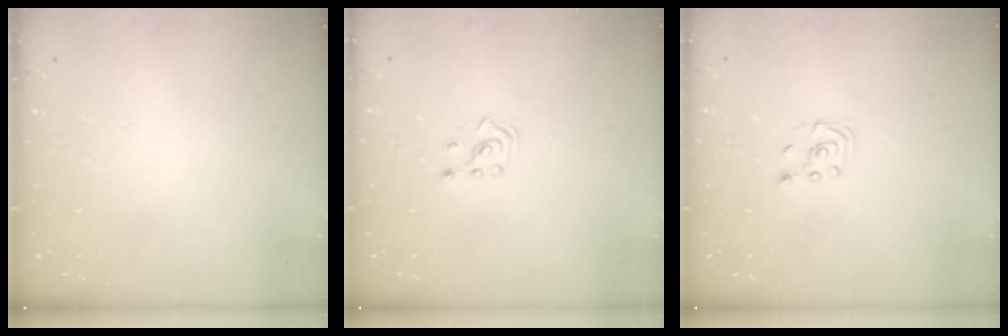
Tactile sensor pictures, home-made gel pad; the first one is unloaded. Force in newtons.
{"total": 2.1, "press": 1.9, "slide": 0.8}
{"total": 1.9, "press": 1.8, "slide": 0.6}